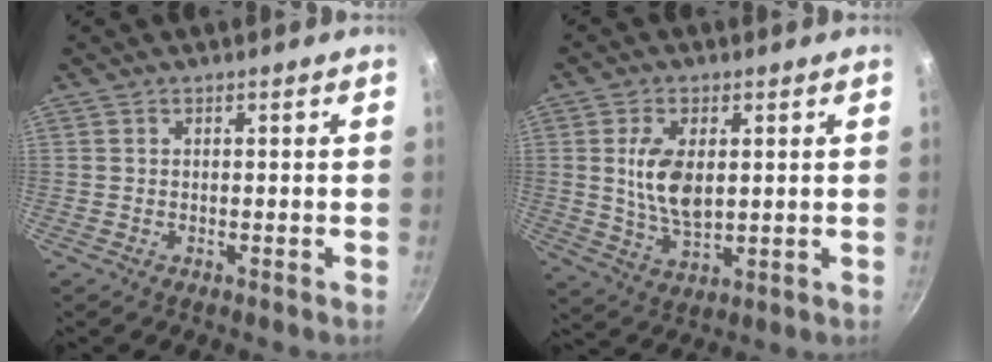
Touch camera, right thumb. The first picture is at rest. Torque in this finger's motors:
{"motor_torque": [0.18, -0.11, 1.49, -0.33, 0.04]}